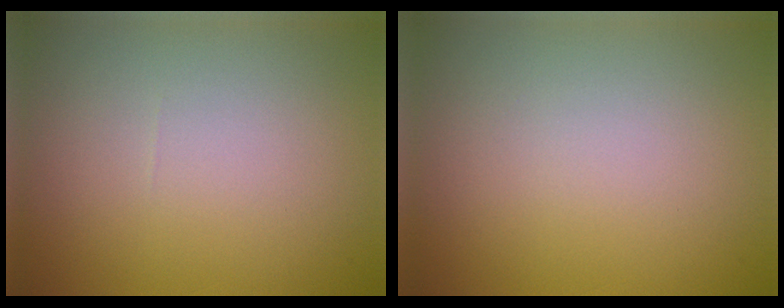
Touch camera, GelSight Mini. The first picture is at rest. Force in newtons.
{"total": 0.0}